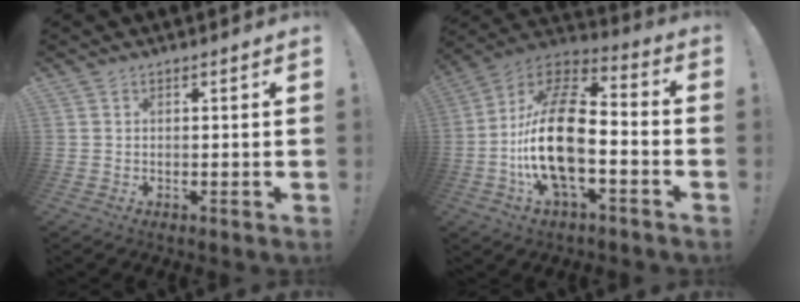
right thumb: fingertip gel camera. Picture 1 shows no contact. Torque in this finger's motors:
{"motor_torque": [2.43, 2.58, 0.41, 0.00, 0.55]}